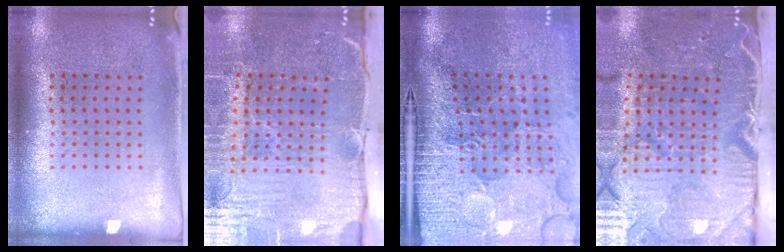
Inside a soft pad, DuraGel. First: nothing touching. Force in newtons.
{"total": 5.4, "press": 4.5, "slide": 3.0}
{"total": 5.0, "press": 4.0, "slide": 3.0}
{"total": 5.4, "press": 4.4, "slide": 3.1}